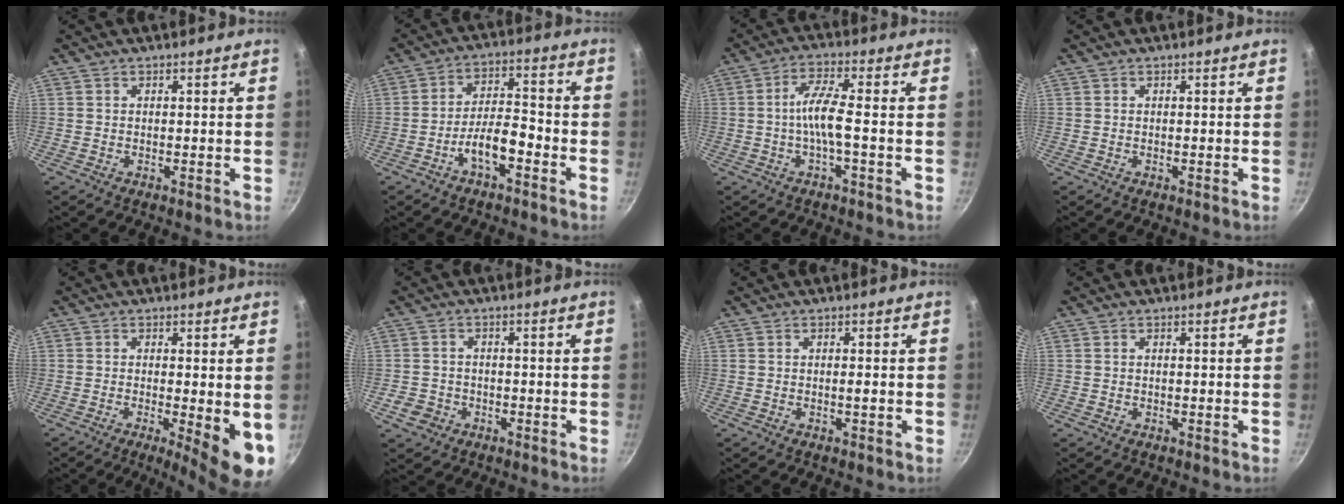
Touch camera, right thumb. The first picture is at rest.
{"total": 7.5, "force": [-3.9, 2.9, 5.8], "torque": [-0.092, 0.045, -0.069]}
{"total": 6.1, "force": [-1.3, 0.9, 5.9], "torque": [-0.128, 0.023, -0.030]}
{"total": 0.0}
{"total": 9.2, "force": [-1.8, 2.1, 8.8], "torque": [-0.107, -0.010, -0.018]}
{"total": 4.0, "force": [-1.7, 3.3, 1.3], "torque": [-0.020, 0.021, -0.026]}
{"total": 0.8, "force": [-0.2, 0.0, 0.8], "torque": [-0.017, 0.001, -0.005]}
{"total": 0.0}